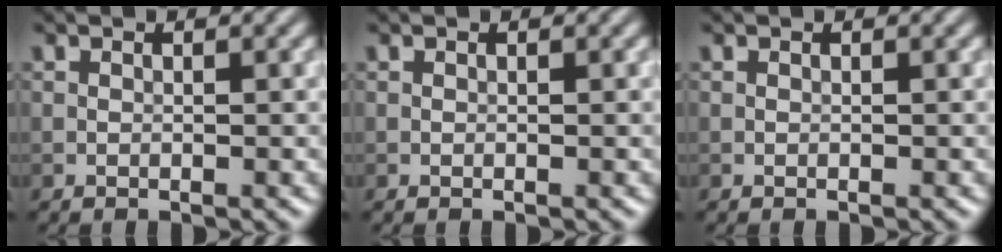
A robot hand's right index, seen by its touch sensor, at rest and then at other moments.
{"total": 0.0}
{"total": 0.0}